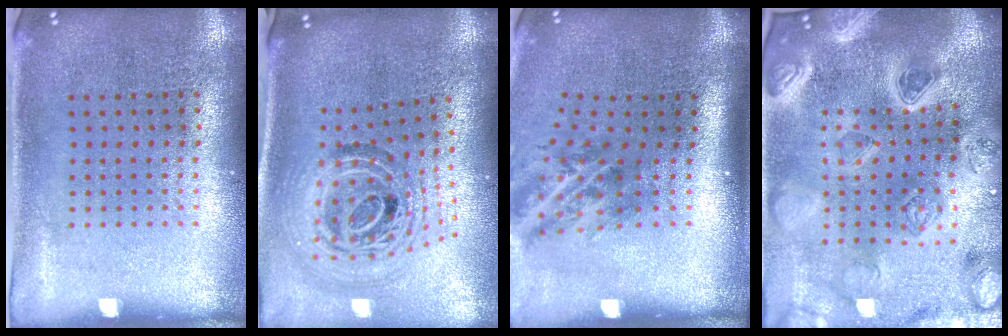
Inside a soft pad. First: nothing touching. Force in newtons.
{"total": 1.9, "press": 1.5, "slide": 1.0}
{"total": 2.0, "press": 1.3, "slide": 1.5}
{"total": 5.2, "press": 4.4, "slide": 2.9}